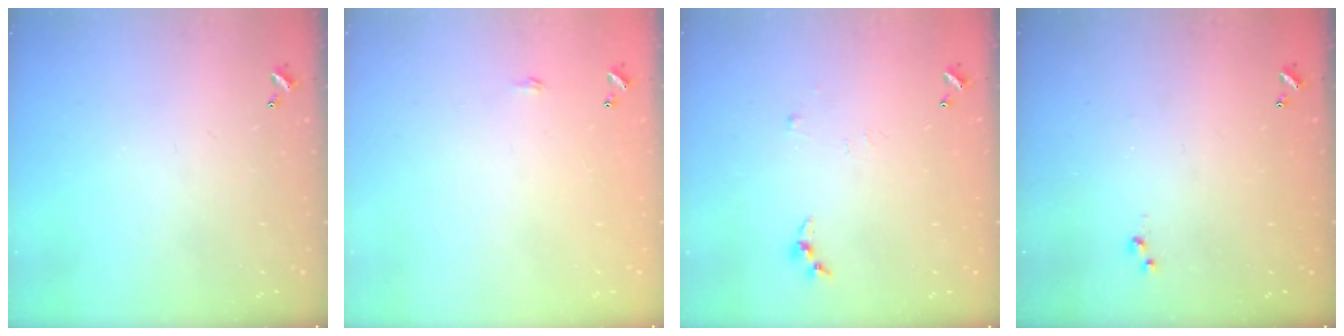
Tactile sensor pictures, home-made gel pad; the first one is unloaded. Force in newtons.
{"total": 0.6, "press": 0.6, "slide": 0.2}
{"total": 3.3, "press": 3.3, "slide": 0.5}
{"total": 3.0, "press": 3.0, "slide": 0.4}